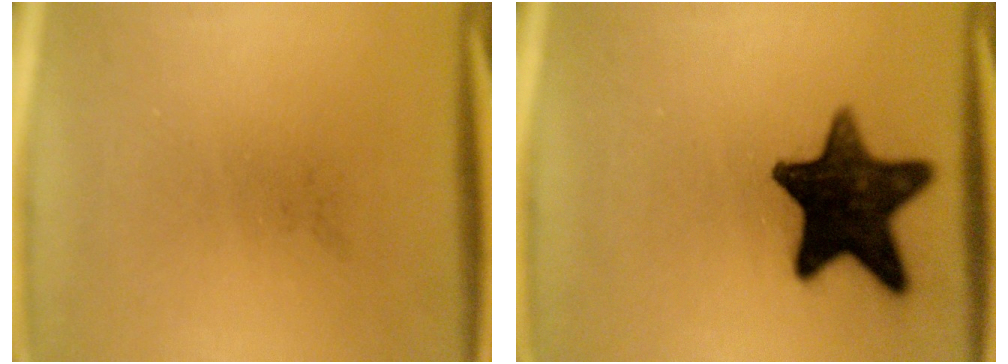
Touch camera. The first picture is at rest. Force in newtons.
{"total": 16.0}